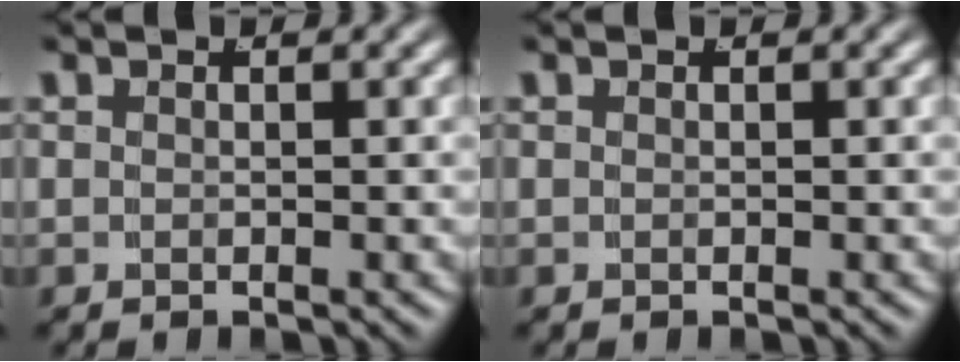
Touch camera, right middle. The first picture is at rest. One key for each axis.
{"total": 0.0}